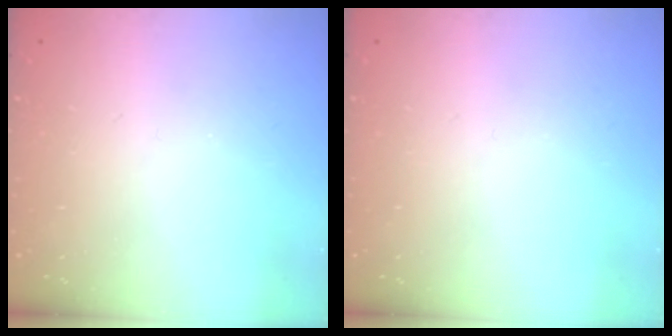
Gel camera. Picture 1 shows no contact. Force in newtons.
{"total": 0.0}